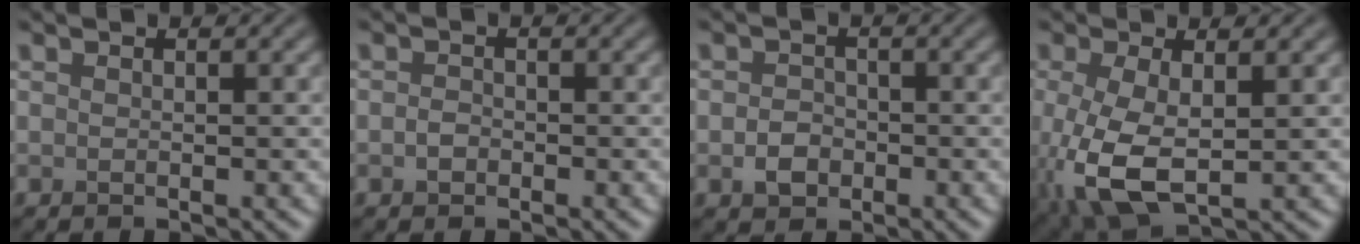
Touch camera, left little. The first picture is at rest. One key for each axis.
{"total": 1.0, "fx": -0.4, "fy": 0.8, "fz": 0.5, "tx": -0.010, "ty": -0.002, "tz": -0.010}
{"total": 2.2, "fx": -0.7, "fy": 1.7, "fz": 1.1, "tx": -0.015, "ty": -0.002, "tz": -0.018}
{"total": 6.6, "fx": -1.0, "fy": 3.0, "fz": 5.7, "tx": -0.141, "ty": -0.015, "tz": -0.013}